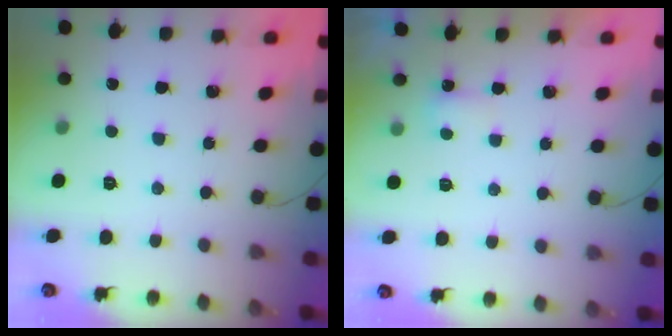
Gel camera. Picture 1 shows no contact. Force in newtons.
{"total": 2.8, "press": 2.7, "slide": 0.7}